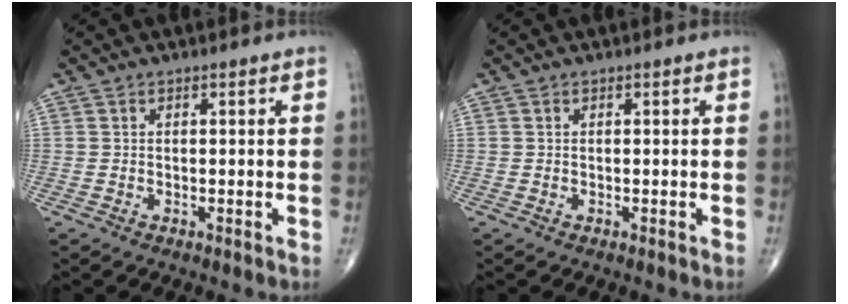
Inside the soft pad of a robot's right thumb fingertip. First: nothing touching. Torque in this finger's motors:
{"motor_torque": [0.01, 0.01, -0.03, -0.03, 0.01]}